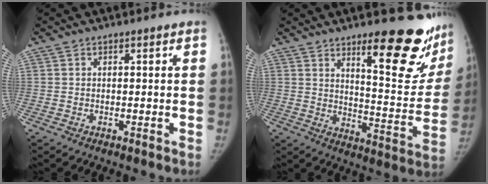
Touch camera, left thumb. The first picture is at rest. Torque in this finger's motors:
{"motor_torque": [1.11, -0.49, 1.18, -1.01, 0.35]}